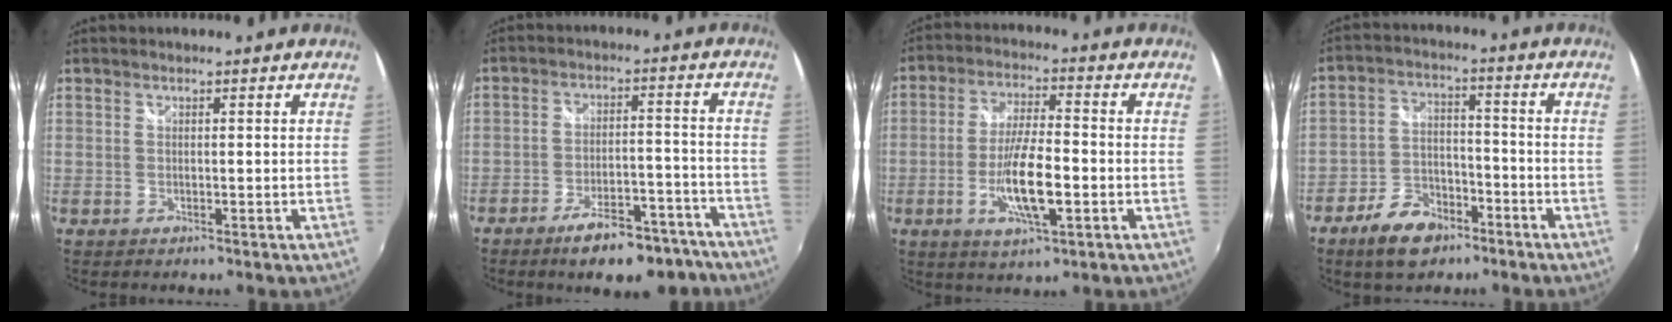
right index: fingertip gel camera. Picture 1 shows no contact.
{"total": 13.2, "force": [-10.4, 4.6, 6.8], "torque": [-0.110, 0.016, -0.142]}
{"total": 10.7, "force": [-3.1, 2.6, 9.9], "torque": [-0.193, -0.008, -0.057]}
{"total": 10.1, "force": [-6.8, 5.5, 5.0], "torque": [-0.116, 0.011, -0.116]}